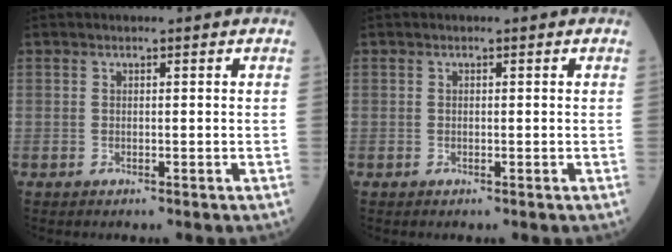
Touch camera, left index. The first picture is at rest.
{"total": 0.0}